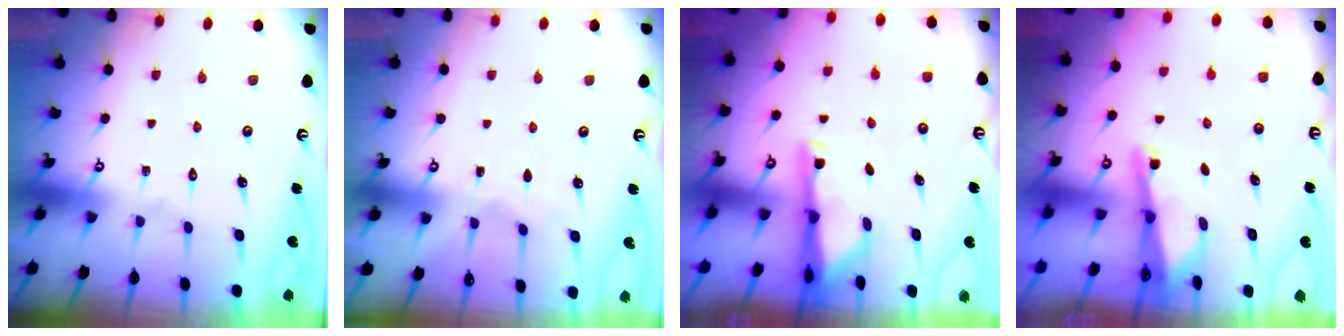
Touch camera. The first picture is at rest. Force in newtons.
{"total": 2.6, "press": 2.5, "slide": 0.4}
{"total": 3.0, "press": 2.9, "slide": 0.6}
{"total": 2.2, "press": 2.2, "slide": 0.3}